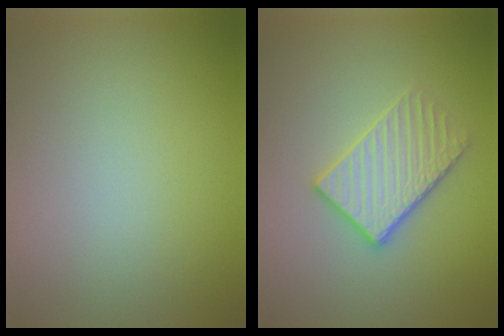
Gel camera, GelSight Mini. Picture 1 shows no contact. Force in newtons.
{"total": 3.4, "press": 3.1, "slide": 1.2}